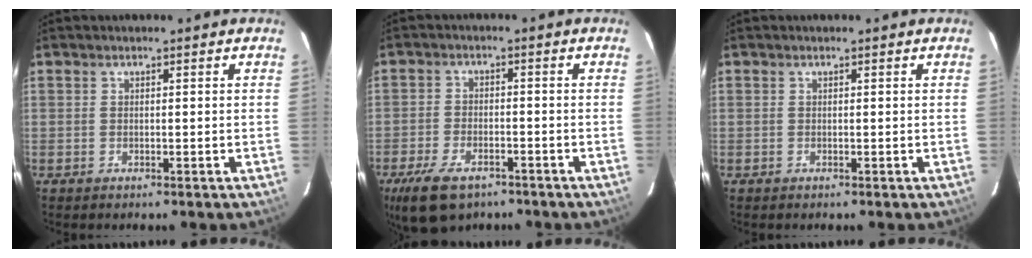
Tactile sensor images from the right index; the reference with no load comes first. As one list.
[{"total": 10.5, "force": [-6.9, 5.1, 5.9], "torque": [-0.145, -0.017, -0.121]}, {"total": 0.0}]